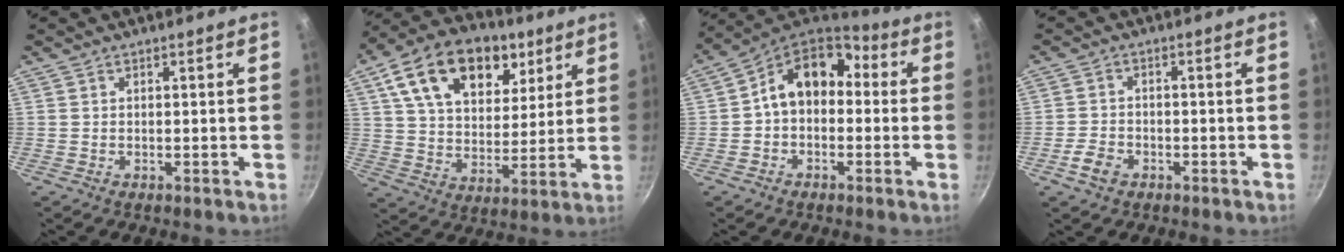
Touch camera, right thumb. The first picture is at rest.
{"total": 22.2, "force": [10.5, 14.1, 13.5], "torque": [-0.206, -0.020, 0.170]}
{"total": 13.4, "force": [0.8, 9.8, 9.1], "torque": [-0.119, 0.049, -0.010]}
{"total": 5.5, "force": [-2.9, 3.6, 3.0], "torque": [-0.055, 0.023, -0.055]}